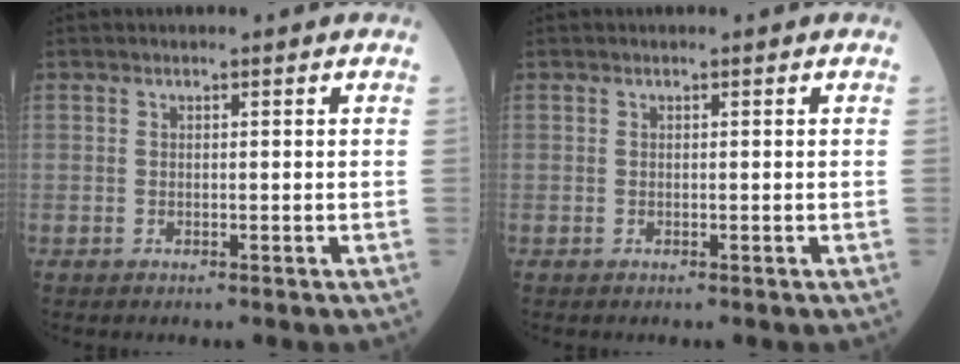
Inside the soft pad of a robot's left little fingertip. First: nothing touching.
{"total": 0.0}